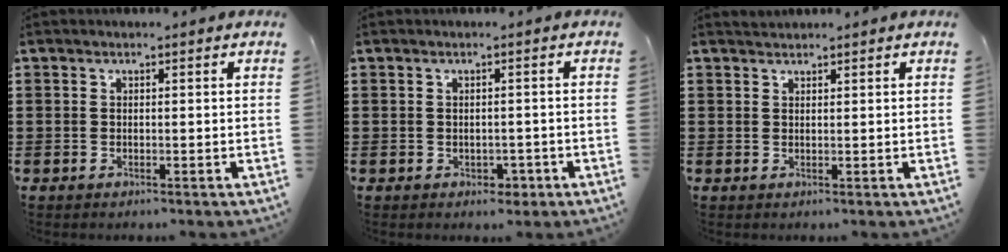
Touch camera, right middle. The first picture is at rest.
{"total": 1.5, "force": [-0.8, 1.1, 0.6], "torque": [-0.012, -0.001, -0.017]}
{"total": 1.0, "force": [1.0, 0.2, 0.0], "torque": [-0.003, 0.000, 0.019]}